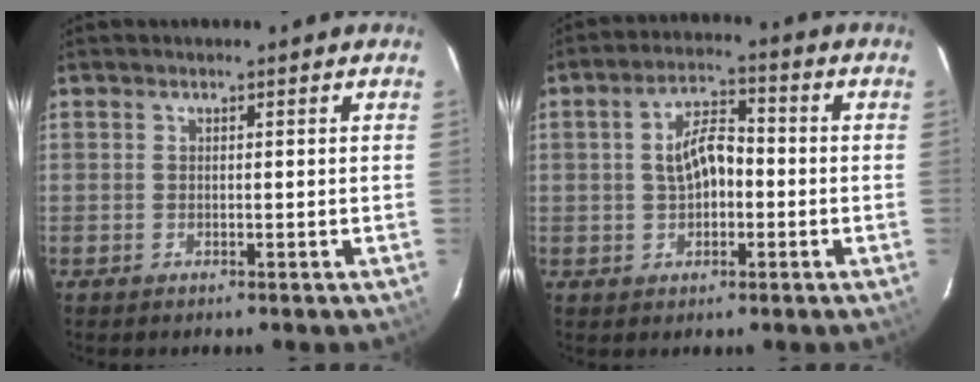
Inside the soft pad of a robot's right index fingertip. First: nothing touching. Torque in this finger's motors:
{"motor_torque": [0.21, -0.04, 0.30, 0.08]}